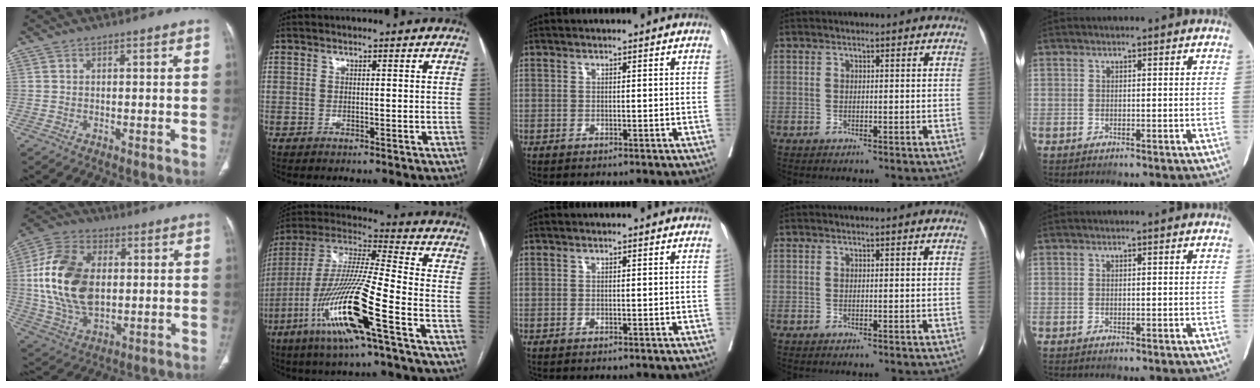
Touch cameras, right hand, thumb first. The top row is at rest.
{"thumb": {"total": 18.7, "force": [1.6, 12.0, 14.2], "torque": [-0.261, 0.003, 0.034]}, "index": {"total": 18.8, "force": [-8.2, 0.5, 16.9], "torque": [-0.362, -0.027, -0.160]}}